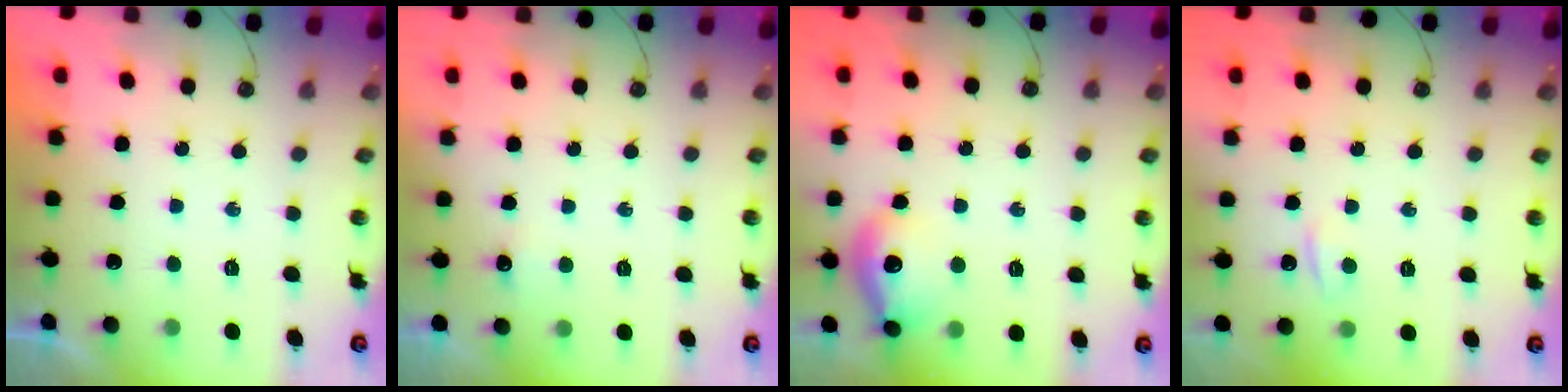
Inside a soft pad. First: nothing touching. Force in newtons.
{"total": 3.9, "press": 3.9, "slide": 0.7}
{"total": 14.5, "press": 14.4, "slide": 1.1}
{"total": 3.6, "press": 3.5, "slide": 0.4}